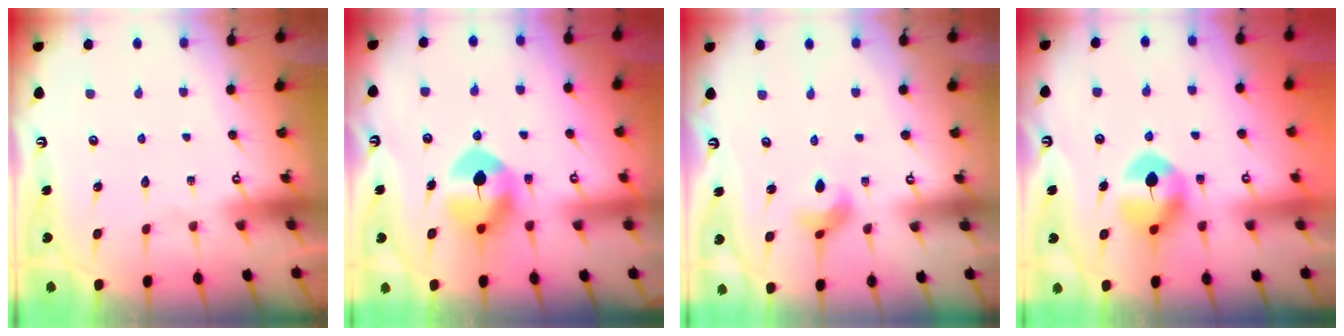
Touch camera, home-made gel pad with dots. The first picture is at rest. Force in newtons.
{"total": 8.4, "press": 8.3, "slide": 1.4}
{"total": 5.2, "press": 5.2, "slide": 0.4}
{"total": 8.9, "press": 8.9, "slide": 0.4}